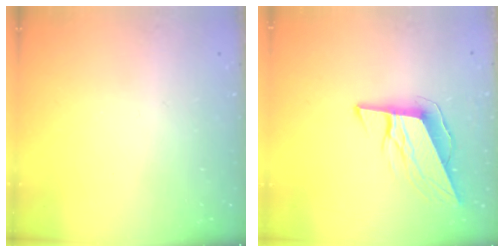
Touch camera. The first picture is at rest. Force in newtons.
{"total": 10.7, "press": 10.2, "slide": 3.3}